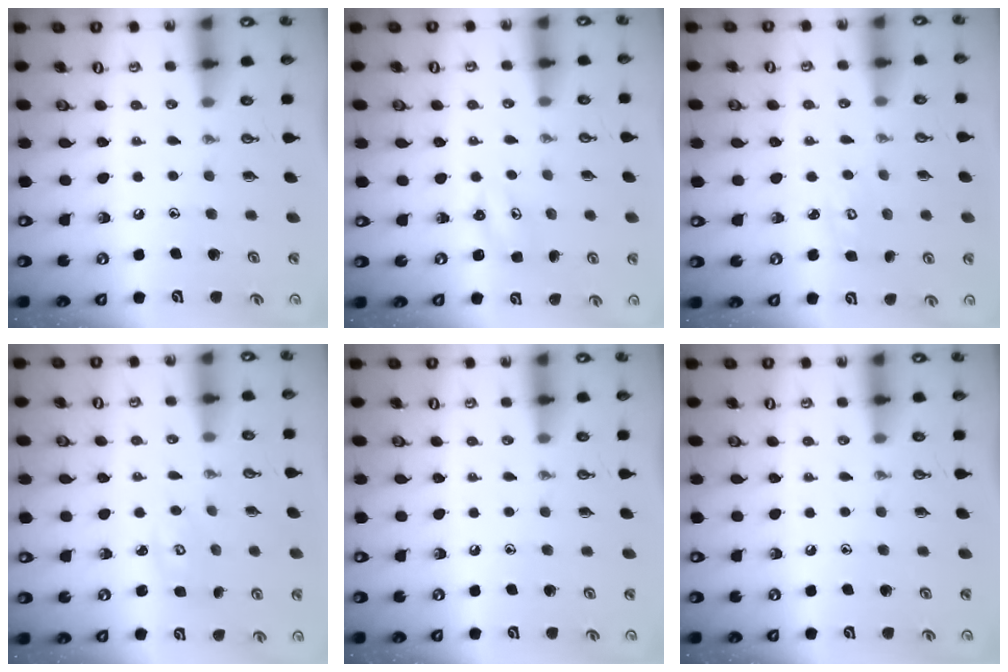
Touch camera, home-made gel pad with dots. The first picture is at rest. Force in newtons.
{"total": 2.8, "press": 2.8, "slide": 0.3}
{"total": 2.9, "press": 2.9, "slide": 0.2}
{"total": 2.7, "press": 2.7, "slide": 0.3}
{"total": 0.0}
{"total": 0.0}